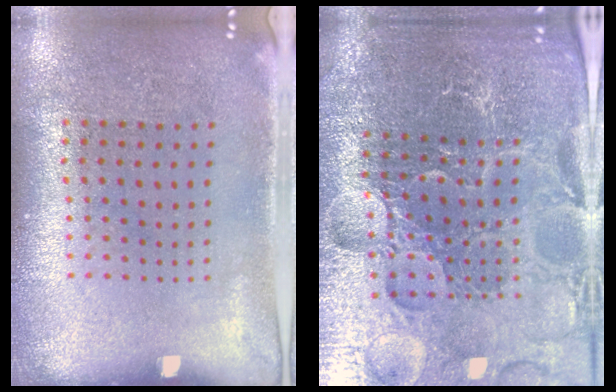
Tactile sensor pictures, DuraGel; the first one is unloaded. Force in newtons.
{"total": 5.0, "press": 4.8, "slide": 1.4}